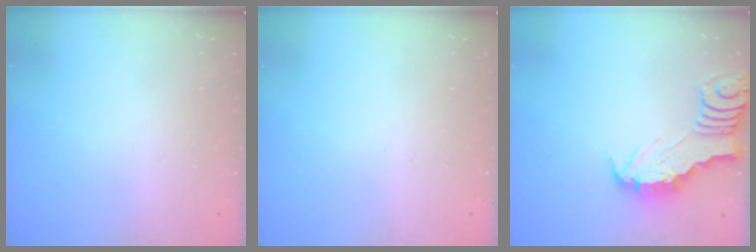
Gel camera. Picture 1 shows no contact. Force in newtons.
{"total": 0.0}
{"total": 2.7, "press": 2.7, "slide": 0.2}